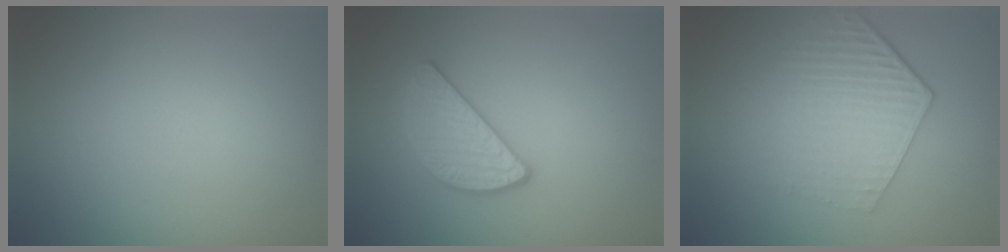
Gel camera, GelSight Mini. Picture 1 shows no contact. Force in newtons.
{"total": 2.8, "press": 2.7, "slide": 0.4}
{"total": 4.3, "press": 3.2, "slide": 2.9}